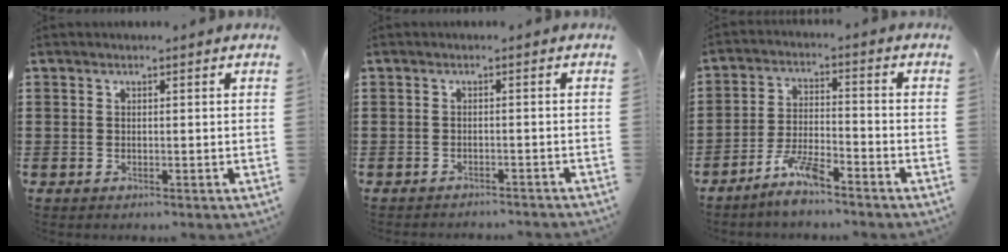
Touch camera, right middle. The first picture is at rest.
{"total": 1.3, "force": [-1.3, -0.1, 0.0], "torque": [-0.004, 0.003, -0.027]}
{"total": 6.0, "force": [-4.9, 0.8, 3.4], "torque": [-0.074, 0.001, -0.094]}